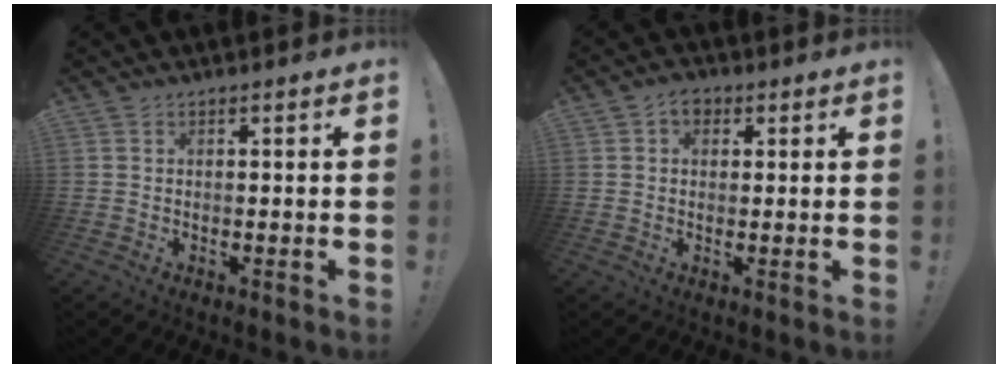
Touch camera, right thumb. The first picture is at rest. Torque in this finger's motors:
{"motor_torque": [-0.02, 0.58, -0.27, 0.23, 0.06]}